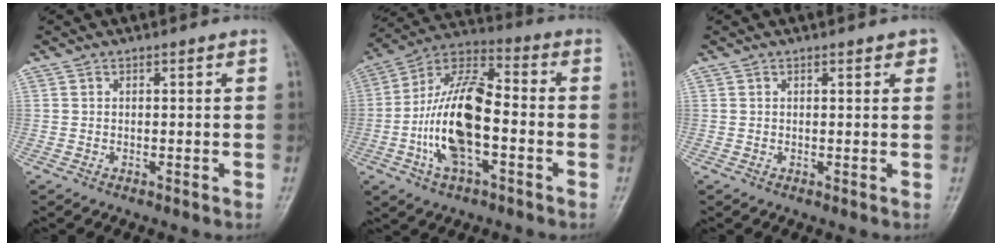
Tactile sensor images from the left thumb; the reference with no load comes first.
{"total": 16.7, "force": [-3.4, 7.7, 14.5], "torque": [-0.274, 0.035, -0.069]}
{"total": 1.9, "force": [1.1, 0.9, 1.2], "torque": [-0.006, -0.003, 0.012]}